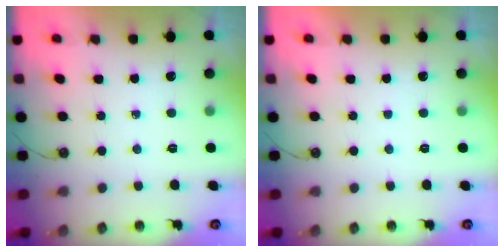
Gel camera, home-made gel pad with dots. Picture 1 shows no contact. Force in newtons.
{"total": 0.0}